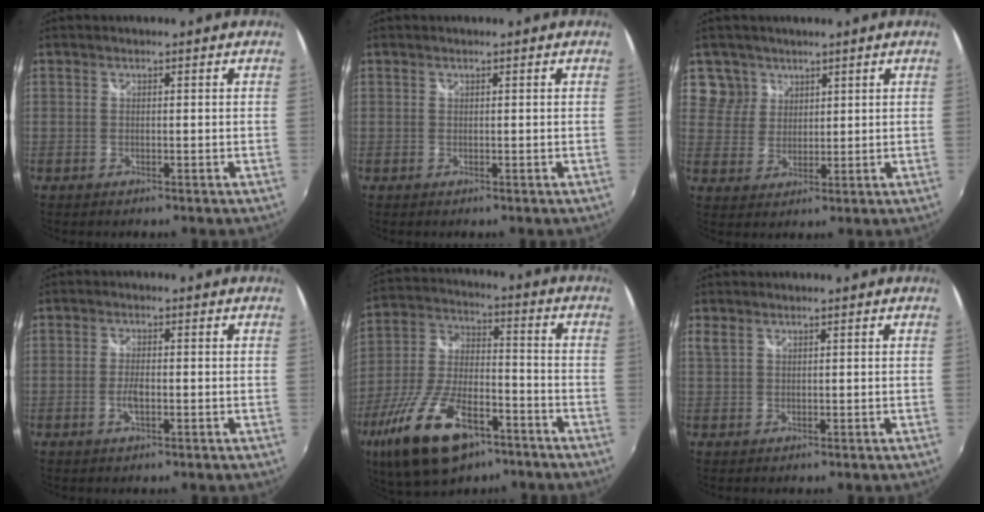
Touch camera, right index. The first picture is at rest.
{"total": 0.0}
{"total": 5.5, "force": [3.2, 4.5, -0.1], "torque": [0.005, 0.014, 0.057]}
{"total": 2.9, "force": [-0.8, 1.1, 2.6], "torque": [-0.053, -0.003, -0.016]}
{"total": 20.8, "force": [-12.2, 9.0, 14.2], "torque": [-0.290, -0.033, -0.209]}
{"total": 1.3, "force": [0.8, 0.6, 0.9], "torque": [-0.021, 0.002, 0.017]}